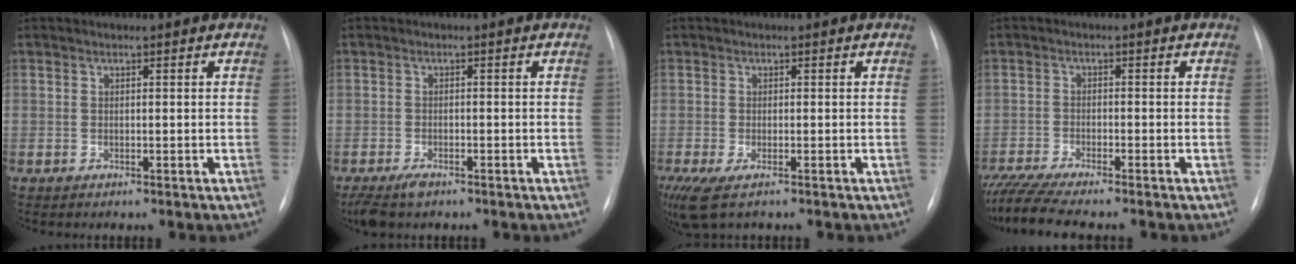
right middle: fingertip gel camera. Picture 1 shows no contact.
{"total": 4.3, "force": [-3.1, 1.6, 2.5], "torque": [-0.052, -0.010, -0.051]}
{"total": 6.6, "force": [-4.3, 2.2, 4.4], "torque": [-0.089, -0.021, -0.074]}
{"total": 8.6, "force": [-7.6, -0.2, 4.1], "torque": [-0.068, -0.020, -0.126]}